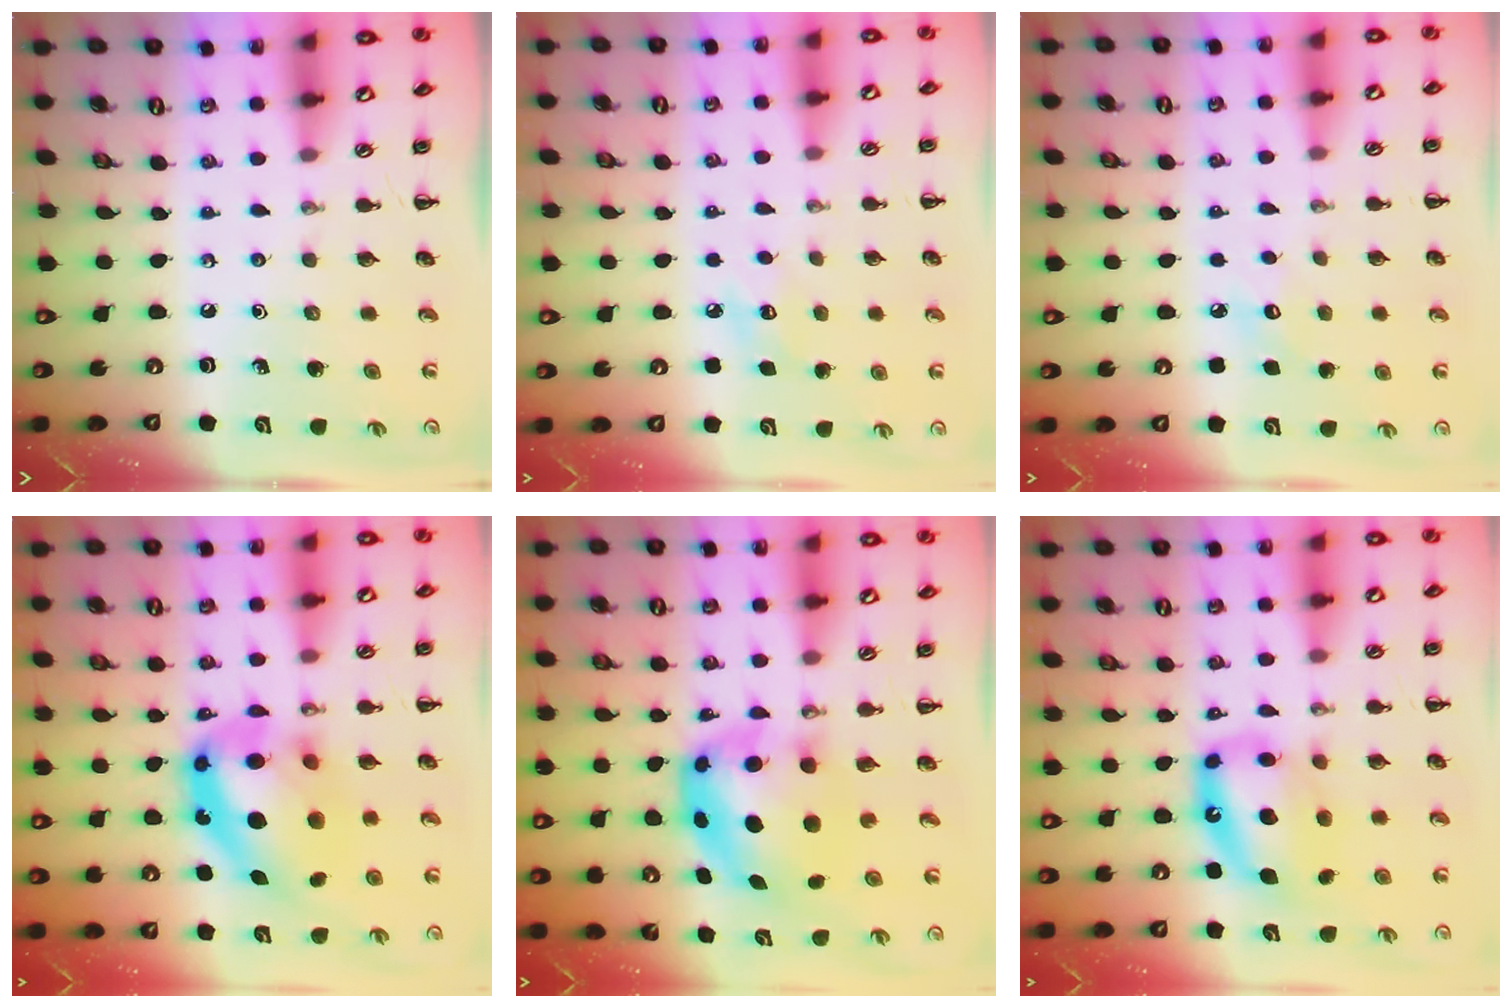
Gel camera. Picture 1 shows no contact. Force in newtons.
{"total": 6.8, "press": 6.6, "slide": 1.8}
{"total": 6.4, "press": 6.2, "slide": 1.8}
{"total": 18.5, "press": 17.9, "slide": 4.9}
{"total": 7.0, "press": 6.9, "slide": 1.3}
{"total": 12.3, "press": 11.9, "slide": 3.1}